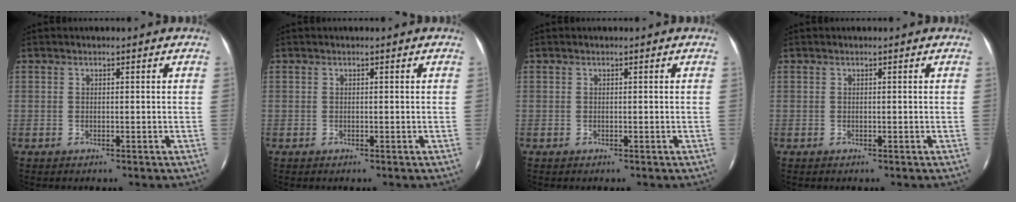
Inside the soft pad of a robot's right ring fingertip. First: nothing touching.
{"total": 0.0}
{"total": 0.0}
{"total": 0.0}